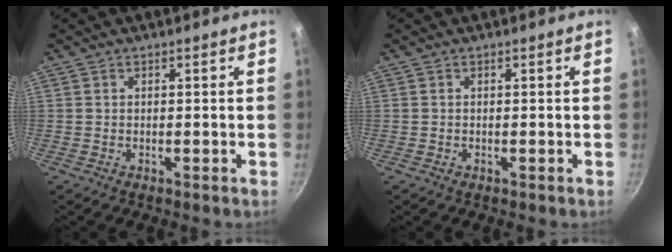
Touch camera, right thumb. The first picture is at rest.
{"total": 0.0}